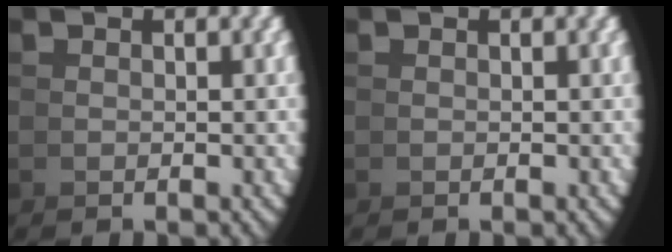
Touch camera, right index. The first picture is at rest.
{"total": 0.0}